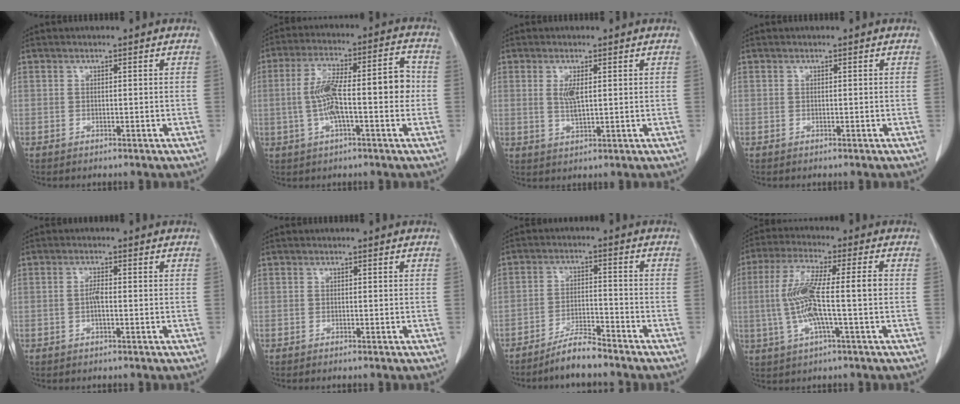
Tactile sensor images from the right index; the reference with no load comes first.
{"total": 12.4, "force": [-0.9, 2.8, 12.1], "torque": [-0.203, 0.036, -0.013]}
{"total": 3.1, "force": [0.9, 0.8, 2.9], "torque": [-0.061, -0.006, 0.020]}
{"total": 0.0}
{"total": 1.8, "force": [-0.3, 0.4, 1.7], "torque": [-0.036, 0.002, -0.007]}
{"total": 0.6, "force": [-0.5, -0.1, 0.3], "torque": [-0.005, 0.000, -0.008]}
{"total": 5.3, "force": [-4.9, 0.4, 2.2], "torque": [-0.038, -0.012, -0.092]}
{"total": 10.5, "force": [-0.8, 1.0, 10.4], "torque": [-0.212, 0.012, -0.020]}